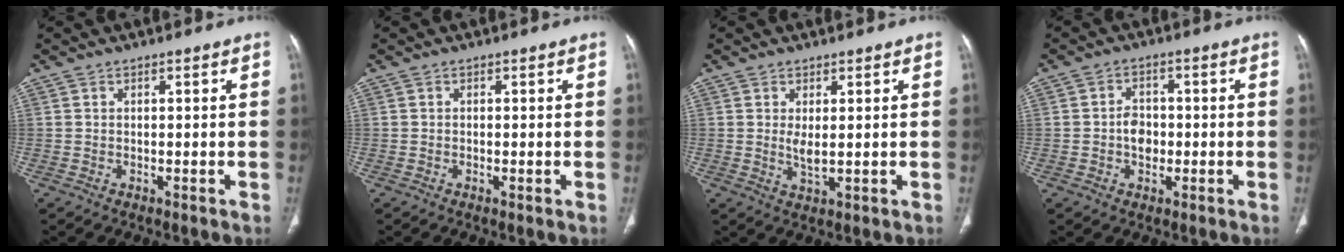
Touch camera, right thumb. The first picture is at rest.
{"total": 0.5, "force": [-0.2, 0.1, 0.5], "torque": [-0.013, -0.002, -0.003]}
{"total": 2.8, "force": [0.5, 0.9, 2.6], "torque": [-0.052, -0.012, 0.016]}
{"total": 4.3, "force": [-0.6, 3.3, 2.7], "torque": [-0.029, 0.010, -0.014]}